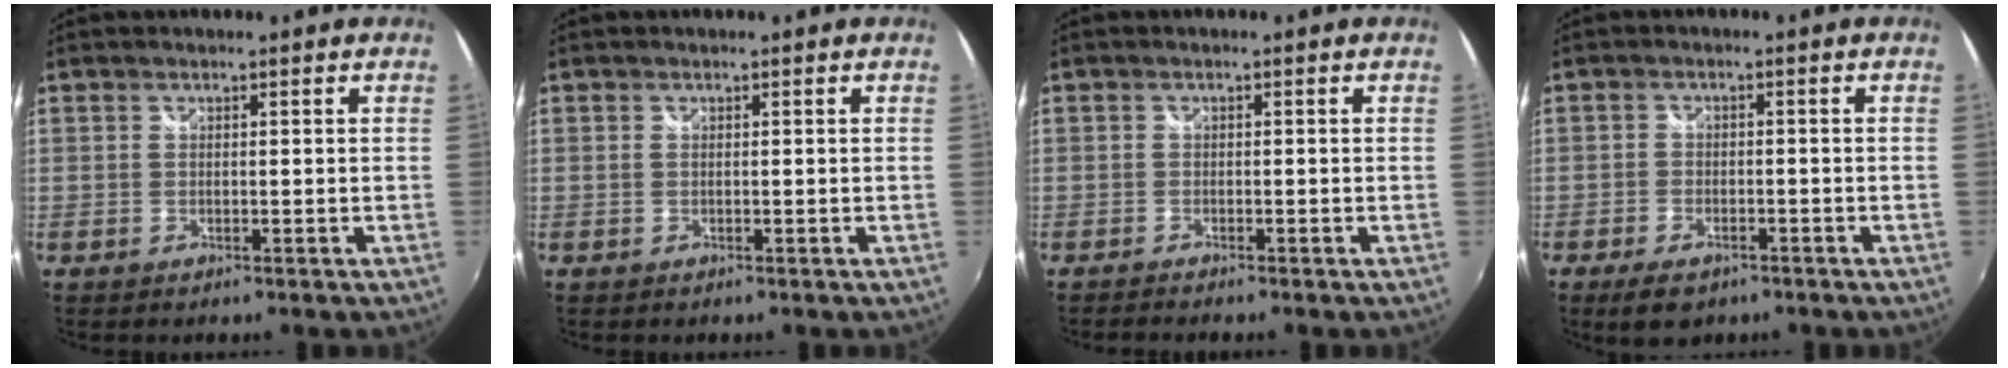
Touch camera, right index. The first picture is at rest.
{"total": 0.0}
{"total": 1.9, "force": [-1.8, 0.2, 0.6], "torque": [-0.021, -0.013, -0.035]}
{"total": 6.2, "force": [-4.3, 3.2, 3.1], "torque": [-0.080, -0.008, -0.066]}